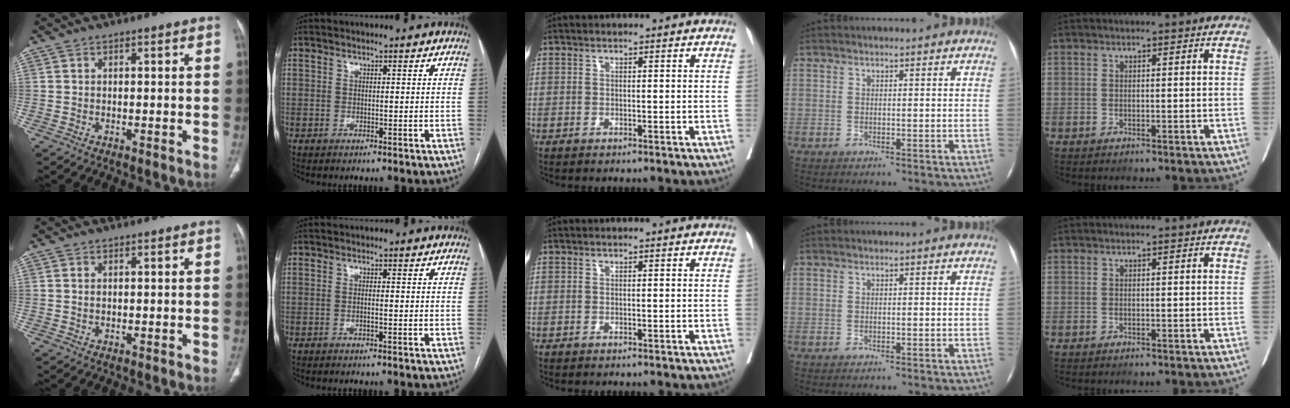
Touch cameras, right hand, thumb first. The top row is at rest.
{"thumb": {"total": 0.7, "force": [0.3, 0.4, 0.4], "torque": [-0.009, -0.001, 0.009]}, "index": {"total": 0.7, "force": [-0.2, 0.0, 0.6], "torque": [-0.013, 0.001, -0.003]}}